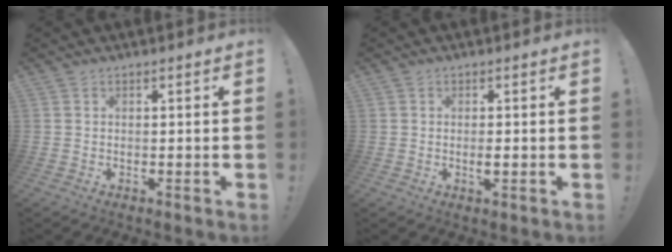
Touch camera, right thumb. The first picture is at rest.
{"total": 1.7, "force": [-0.5, 1.1, 1.1], "torque": [-0.016, 0.001, -0.007]}